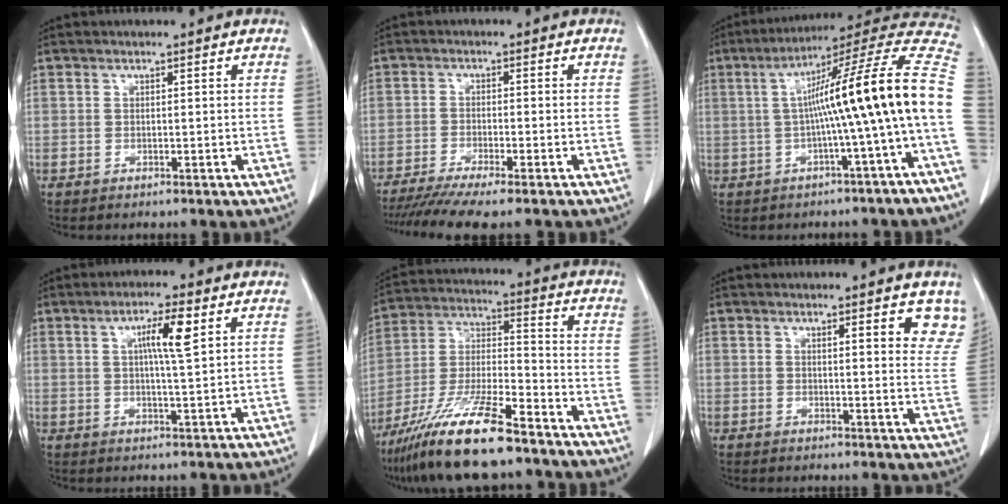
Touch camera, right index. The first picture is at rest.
{"total": 9.4, "force": [-7.8, -0.3, 5.3], "torque": [-0.071, -0.021, -0.122]}
{"total": 18.3, "force": [-1.4, -1.3, 18.2], "torque": [-0.242, 0.040, -0.028]}
{"total": 5.7, "force": [2.0, 0.0, 5.3], "torque": [-0.091, 0.001, 0.033]}
{"total": 16.2, "force": [-11.8, 1.9, 10.9], "torque": [-0.229, -0.026, -0.219]}
{"total": 8.4, "force": [6.3, 1.6, 5.2], "torque": [-0.050, -0.018, 0.056]}